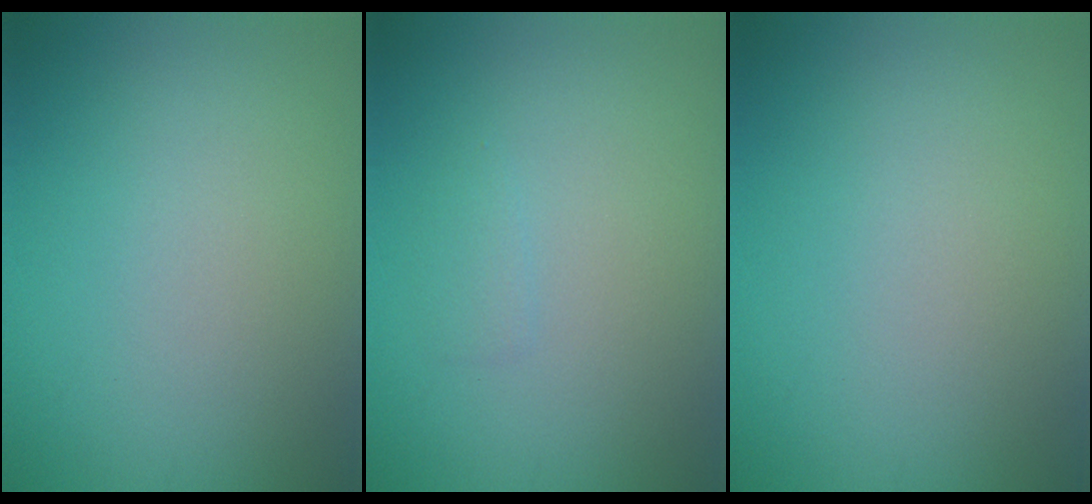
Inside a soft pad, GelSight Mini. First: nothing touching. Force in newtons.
{"total": 0.7, "press": 0.7, "slide": 0.1}
{"total": 0.0}